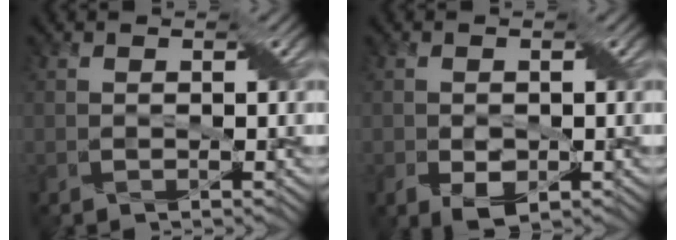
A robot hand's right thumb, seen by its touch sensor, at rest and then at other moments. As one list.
[{"total": 3.3, "force": [-1.0, 2.0, 2.4], "torque": [-0.046, -0.011, -0.011]}]